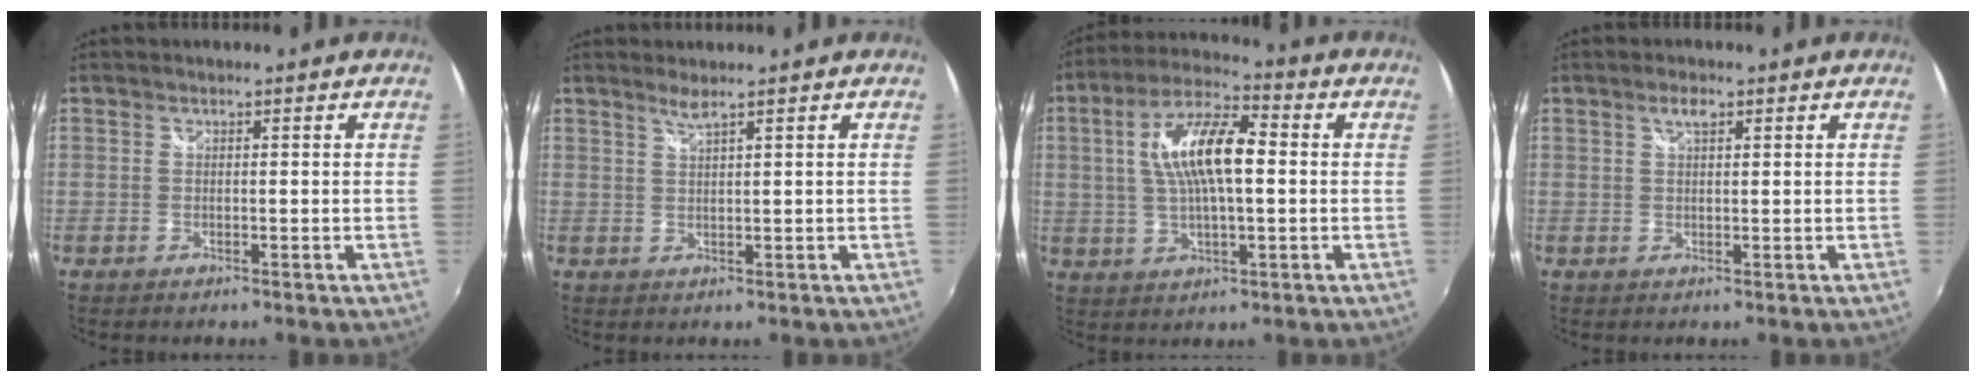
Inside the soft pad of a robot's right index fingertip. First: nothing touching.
{"total": 1.7, "force": [1.4, -0.4, 0.9], "torque": [-0.018, -0.002, 0.027]}
{"total": 12.6, "force": [1.3, 4.3, 11.8], "torque": [-0.222, 0.017, 0.022]}
{"total": 2.0, "force": [1.1, 0.7, 1.5], "torque": [-0.027, 0.005, 0.017]}